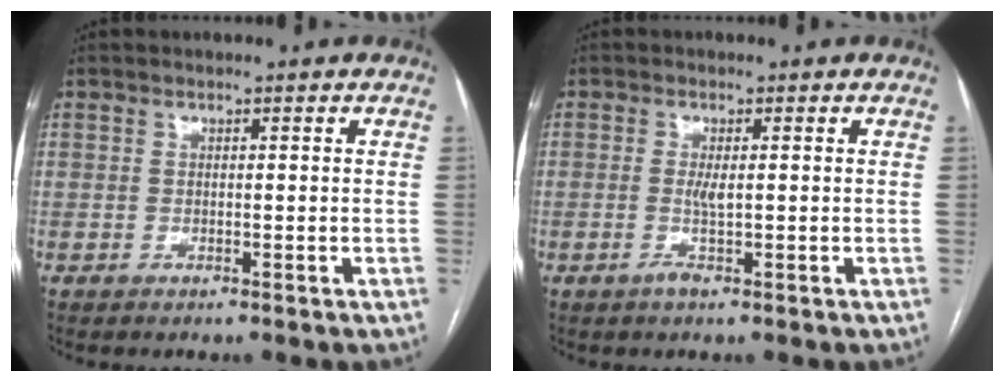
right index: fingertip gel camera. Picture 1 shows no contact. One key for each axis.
{"total": 1.9, "fx": -0.3, "fy": 0.2, "fz": 1.9, "tx": -0.040, "ty": -0.002, "tz": -0.005}